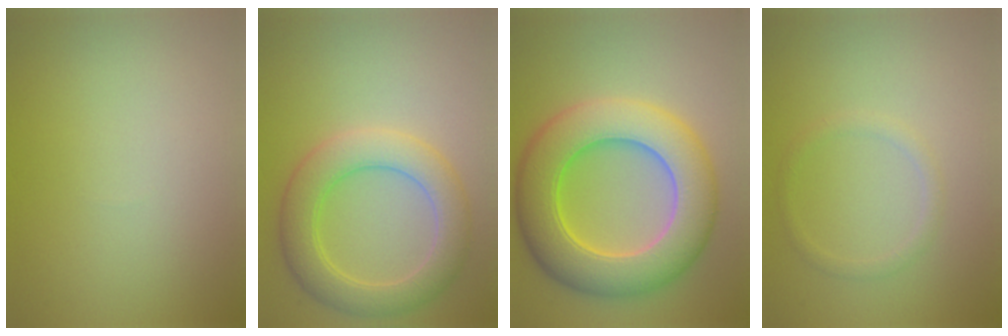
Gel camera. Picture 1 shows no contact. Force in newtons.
{"total": 5.6, "press": 5.5, "slide": 0.3}
{"total": 10.5, "press": 10.5, "slide": 0.4}
{"total": 1.3, "press": 1.2, "slide": 0.0}